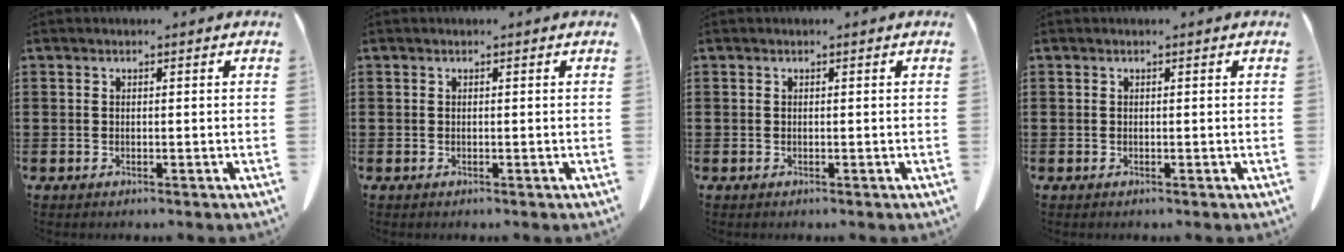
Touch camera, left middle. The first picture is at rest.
{"total": 0.0}
{"total": 0.0}
{"total": 0.0}